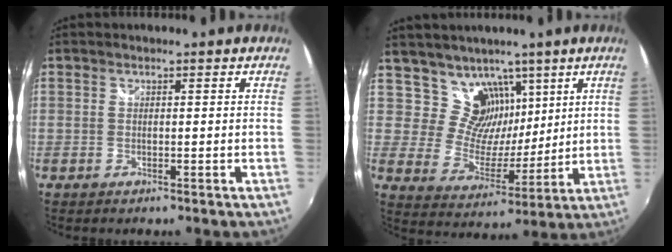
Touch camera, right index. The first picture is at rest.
{"total": 10.1, "force": [6.5, 7.1, 2.9], "torque": [-0.041, -0.013, 0.126]}